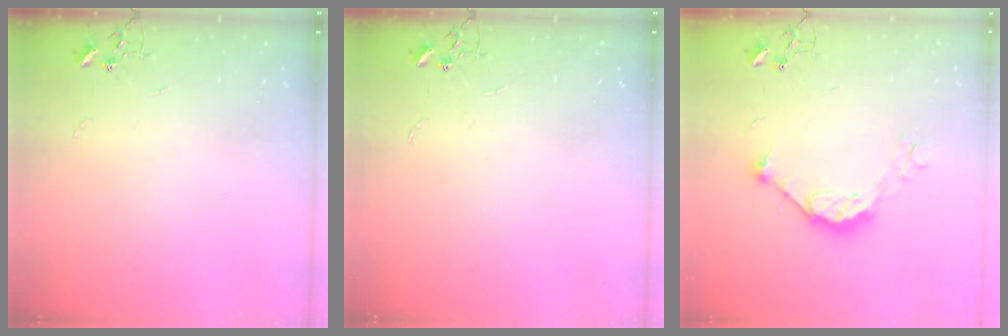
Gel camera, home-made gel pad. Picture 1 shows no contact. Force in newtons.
{"total": 0.0}
{"total": 10.2, "press": 10.2, "slide": 1.1}